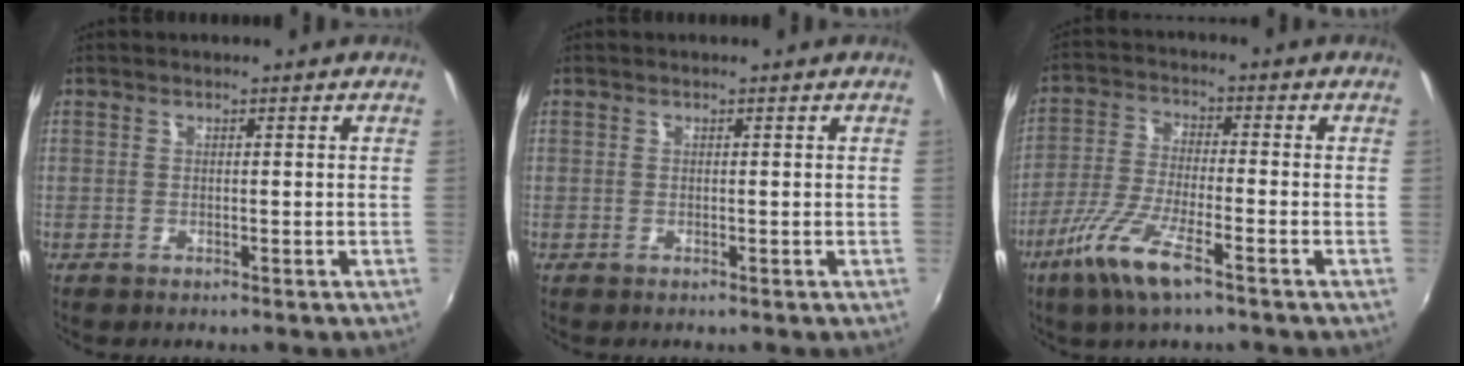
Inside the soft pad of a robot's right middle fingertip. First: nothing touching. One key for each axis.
{"total": 0.0}
{"total": 10.3, "fx": -6.2, "fy": 1.7, "fz": 8.1, "tx": -0.175, "ty": -0.016, "tz": -0.124}